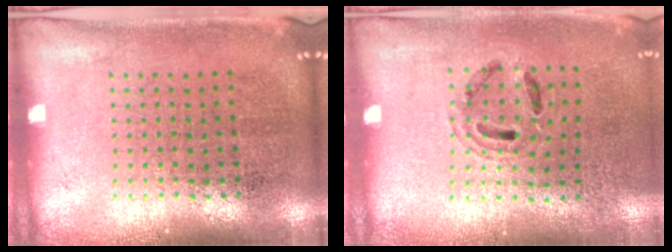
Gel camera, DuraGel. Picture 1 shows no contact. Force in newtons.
{"total": 0.9, "press": 0.9, "slide": 0.1}